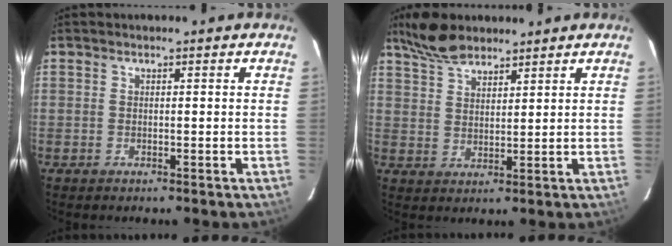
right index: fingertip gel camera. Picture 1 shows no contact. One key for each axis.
{"total": 7.4, "fx": 6.2, "fy": 2.7, "fz": 3.2, "tx": -0.069, "ty": 0.020, "tz": 0.116}